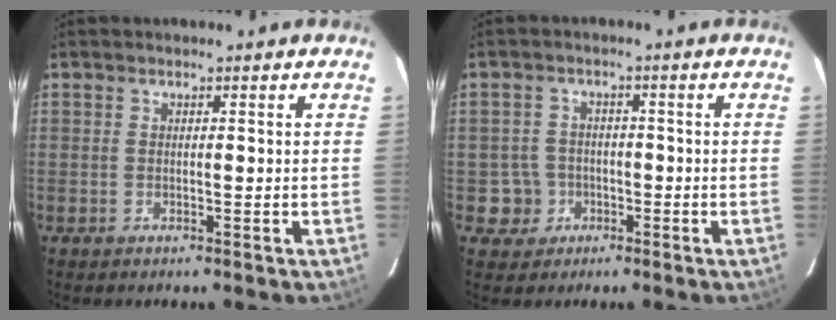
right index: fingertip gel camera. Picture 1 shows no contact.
{"total": 4.7, "force": [-1.6, 4.4, 0.0], "torque": [-0.008, 0.022, -0.024]}